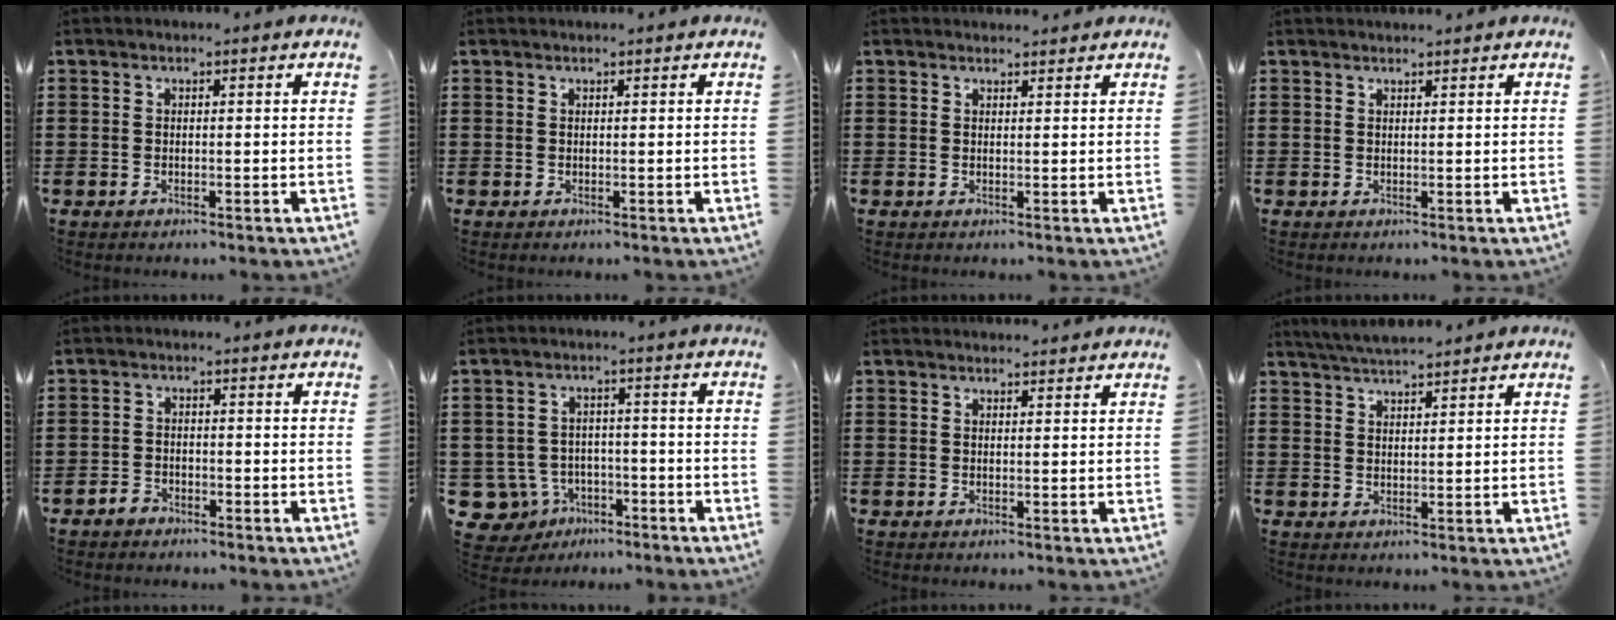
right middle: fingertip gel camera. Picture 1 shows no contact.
{"total": 0.0}
{"total": 1.1, "force": [1.1, 0.1, 0.0], "torque": [0.005, -0.004, 0.020]}
{"total": 0.8, "force": [0.8, 0.0, 0.0], "torque": [-0.002, -0.003, 0.017]}
{"total": 2.1, "force": [-1.9, 0.9, 0.3], "torque": [-0.012, 0.002, -0.038]}
{"total": 5.3, "force": [-3.3, 3.9, 1.4], "torque": [-0.063, 0.005, -0.068]}
{"total": 1.1, "force": [1.1, 0.1, 0.0], "torque": [0.005, -0.004, 0.020]}
{"total": 3.6, "force": [3.5, 0.2, 0.8], "torque": [-0.027, -0.005, 0.066]}